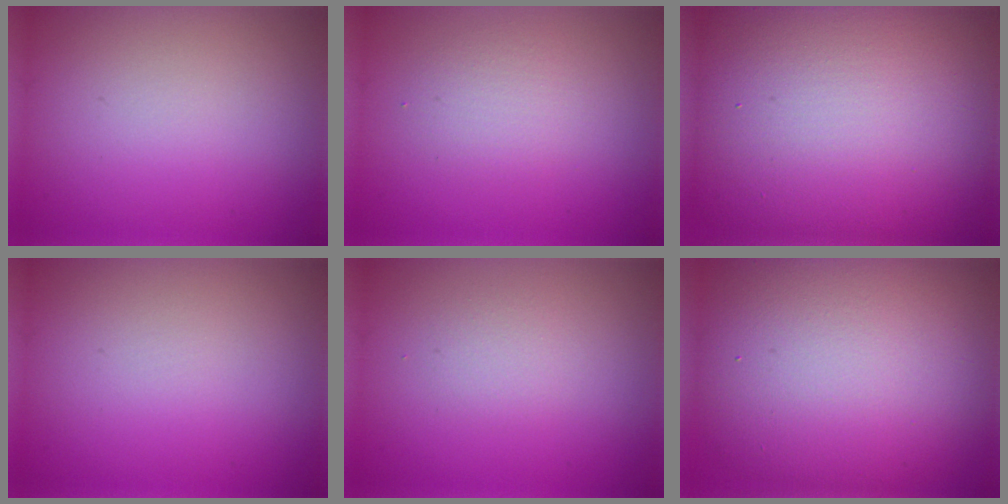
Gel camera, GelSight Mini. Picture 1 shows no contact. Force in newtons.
{"total": 1.9, "press": 1.9, "slide": 0.1}
{"total": 20.1, "press": 20.1, "slide": 0.9}
{"total": 0.0}
{"total": 1.3, "press": 1.3, "slide": 0.1}
{"total": 14.2, "press": 14.1, "slide": 1.2}